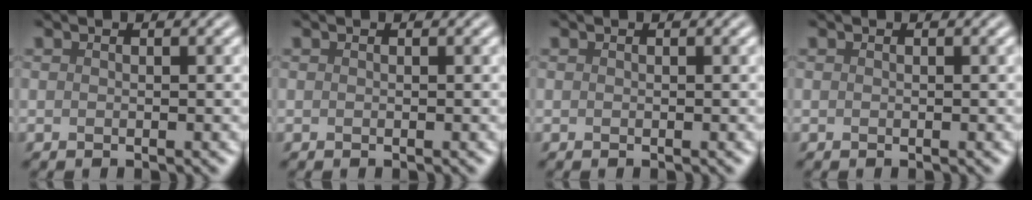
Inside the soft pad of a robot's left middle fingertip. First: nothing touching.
{"total": 0.0}
{"total": 0.0}
{"total": 0.0}